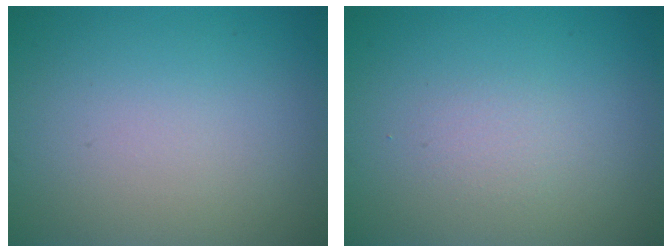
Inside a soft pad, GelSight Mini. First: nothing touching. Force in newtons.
{"total": 2.6, "press": 2.6, "slide": 0.3}